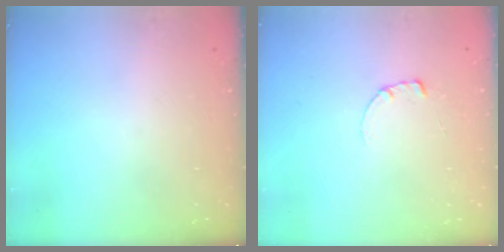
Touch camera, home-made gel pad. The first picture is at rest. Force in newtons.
{"total": 0.6, "press": 0.5, "slide": 0.2}